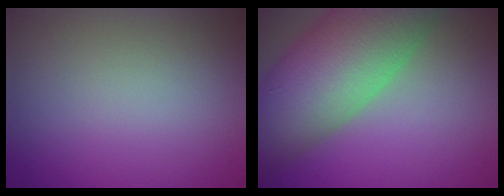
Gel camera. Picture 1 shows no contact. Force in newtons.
{"total": 13.2, "press": 13.2, "slide": 0.8}